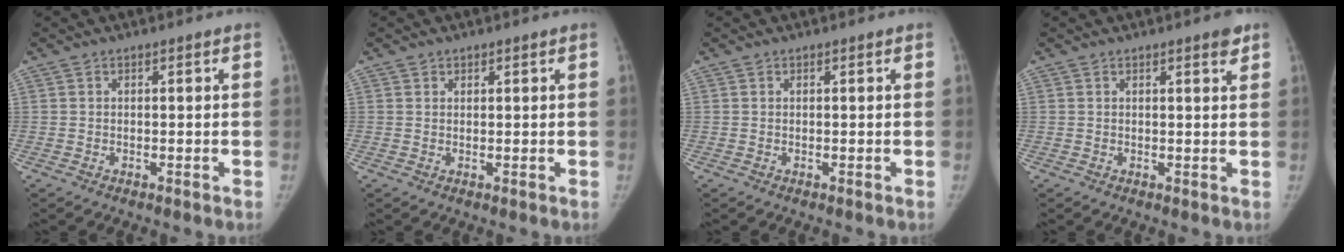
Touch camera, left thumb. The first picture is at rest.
{"total": 0.7, "force": [0.5, 0.4, -0.1], "torque": [0.009, -0.005, 0.007]}
{"total": 0.0}
{"total": 2.0, "force": [1.5, 0.2, 1.3], "torque": [-0.013, -0.009, 0.020]}